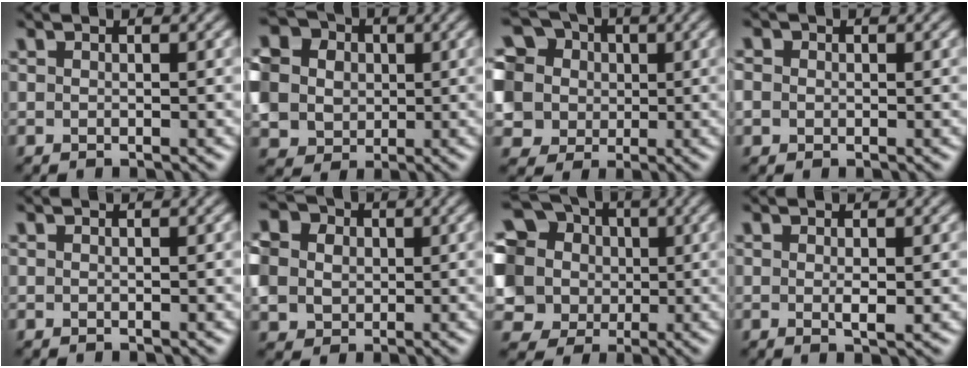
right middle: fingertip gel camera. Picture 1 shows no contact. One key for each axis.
{"total": 11.0, "fx": 0.5, "fy": 9.8, "fz": 5.1, "tx": -0.140, "ty": 0.015, "tz": -0.011}
{"total": 11.2, "fx": 1.5, "fy": 10.0, "fz": 4.8, "tx": -0.126, "ty": 0.021, "tz": 0.006}
{"total": 1.7, "fx": 0.2, "fy": 1.6, "fz": 0.6, "tx": -0.013, "ty": 0.005, "tz": -0.003}
{"total": 0.0}
{"total": 10.1, "fx": 1.2, "fy": 8.6, "fz": 5.2, "tx": -0.116, "ty": 0.019, "tz": 0.001}
{"total": 15.8, "fx": 2.8, "fy": 14.0, "fz": 6.6, "tx": -0.191, "ty": 0.028, "tz": 0.017}
{"total": 1.2, "fx": 0.0, "fy": 0.2, "fz": 1.2, "tx": -0.021, "ty": -0.004, "tz": -0.001}